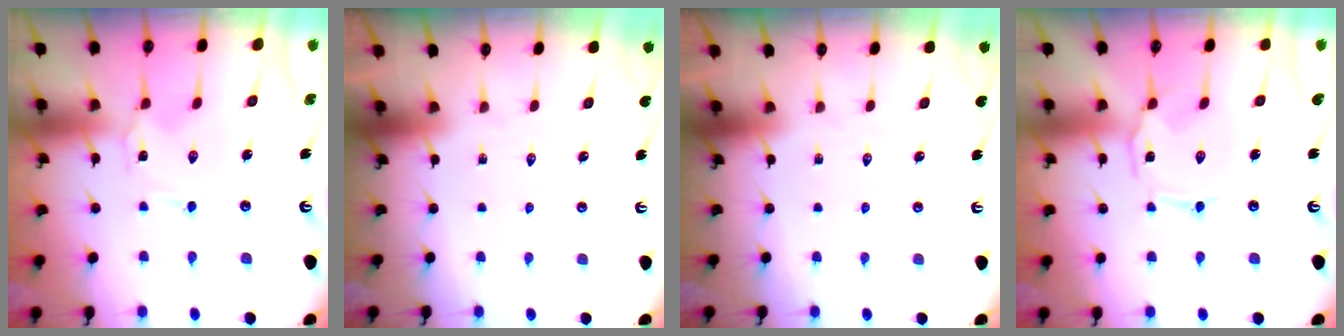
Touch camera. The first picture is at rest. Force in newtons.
{"total": 0.0}
{"total": 0.0}
{"total": 3.1, "press": 3.1, "slide": 0.4}